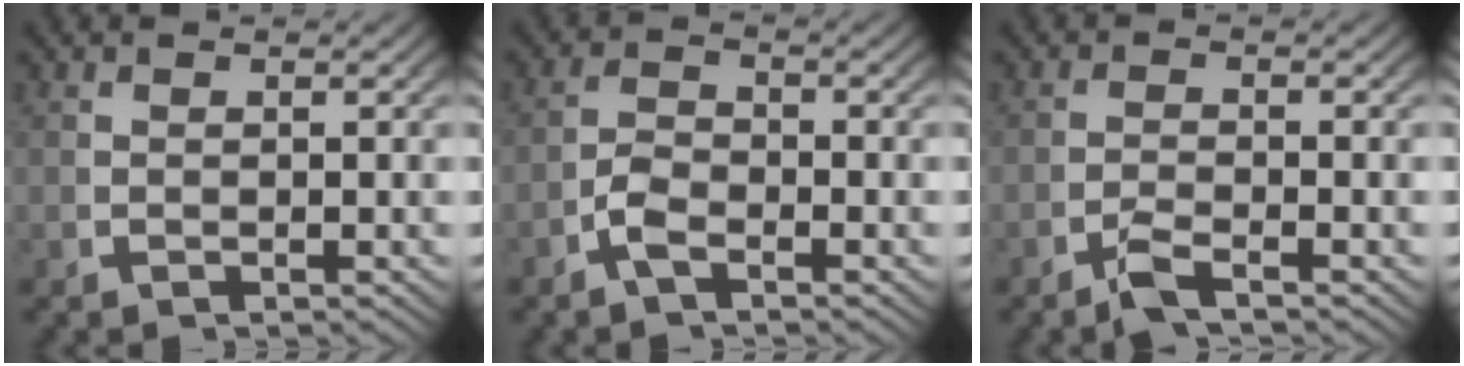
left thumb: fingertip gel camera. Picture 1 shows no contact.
{"total": 2.3, "force": [-1.2, 1.3, 1.4], "torque": [-0.031, -0.005, -0.027]}
{"total": 2.0, "force": [-1.6, 0.3, 1.2], "torque": [-0.024, 0.000, -0.035]}